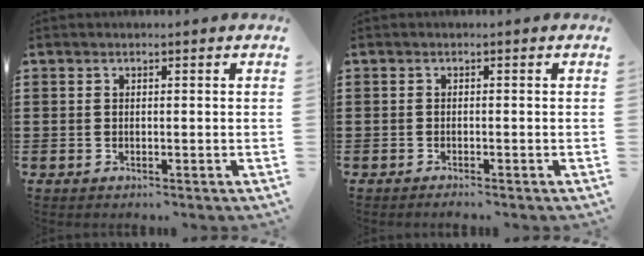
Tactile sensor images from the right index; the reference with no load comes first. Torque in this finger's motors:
{"motor_torque": [-0.20, 0.57, 0.02, -0.01]}